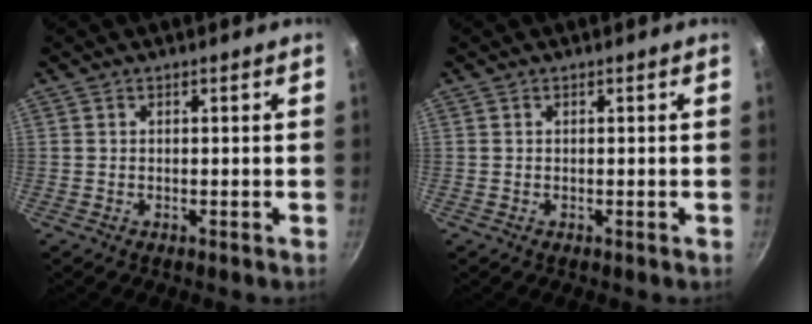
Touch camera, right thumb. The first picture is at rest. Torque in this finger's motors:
{"motor_torque": [-0.10, -0.18, 0.24, -0.11, -0.01]}